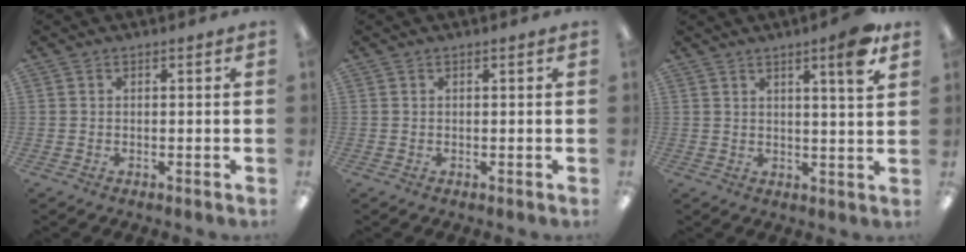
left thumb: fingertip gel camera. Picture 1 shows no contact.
{"total": 0.0}
{"total": 6.7, "force": [4.3, 0.7, 5.1], "torque": [-0.069, -0.022, 0.062]}